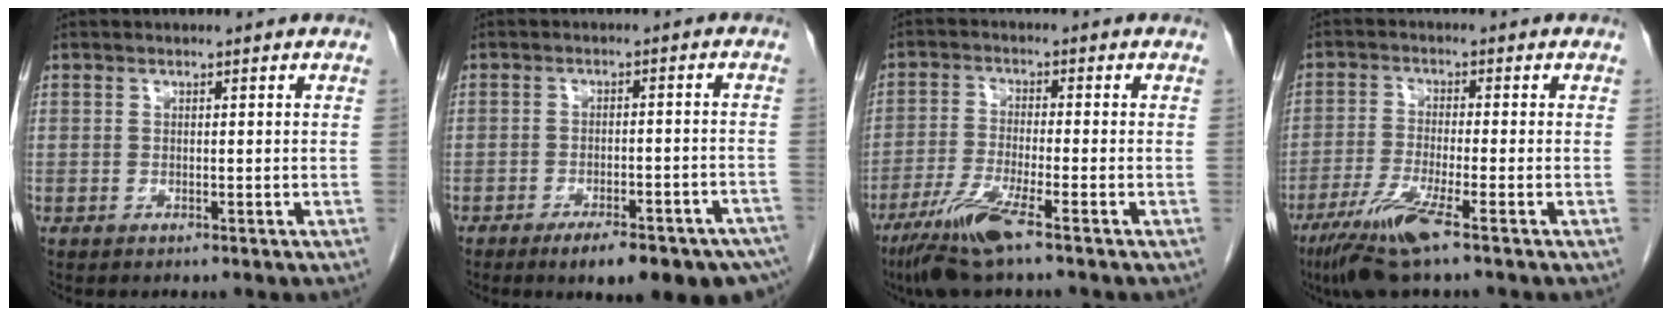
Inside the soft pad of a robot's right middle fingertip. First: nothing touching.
{"total": 14.8, "force": [-10.9, 4.0, 9.1], "torque": [-0.071, 0.010, -0.139]}
{"total": 7.8, "force": [-5.0, 0.0, 6.0], "torque": [-0.124, -0.024, -0.099]}
{"total": 7.9, "force": [-4.8, -0.1, 6.3], "torque": [-0.128, -0.024, -0.093]}